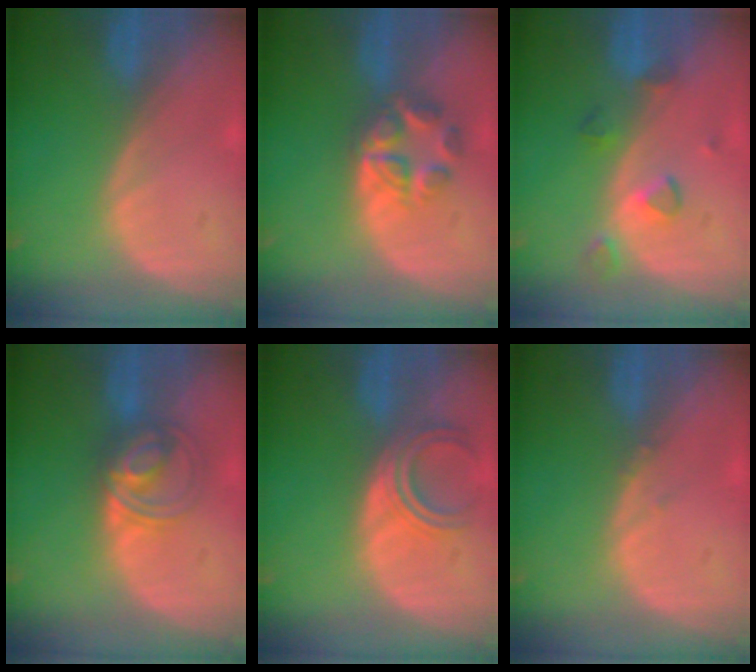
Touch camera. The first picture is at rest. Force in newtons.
{"total": 5.6, "press": 5.3, "slide": 2.0}
{"total": 3.8, "press": 3.7, "slide": 0.8}
{"total": 5.7, "press": 5.6, "slide": 0.4}
{"total": 4.5, "press": 4.5, "slide": 0.7}
{"total": 0.6, "press": 0.6, "slide": 0.3}